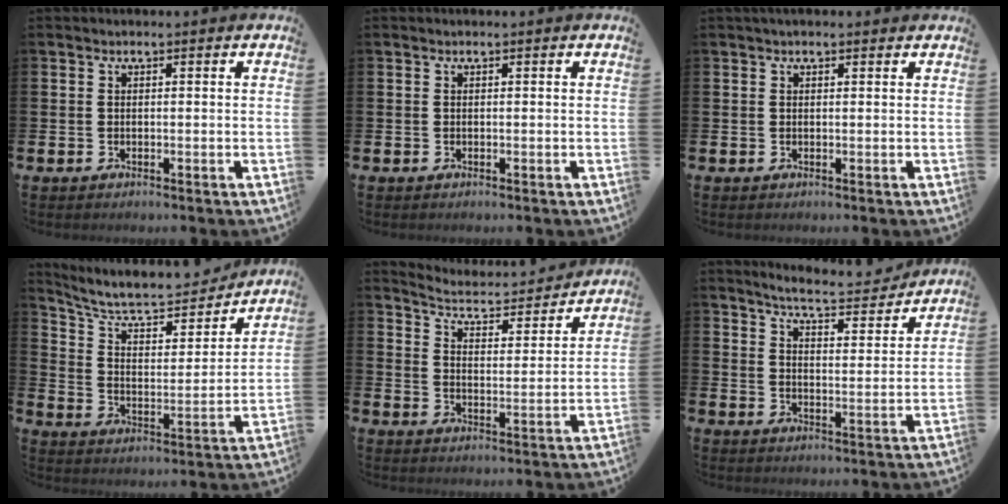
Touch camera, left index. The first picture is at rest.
{"total": 0.0}
{"total": 0.9, "force": [0.7, 0.3, 0.4], "torque": [-0.003, 0.003, 0.012]}
{"total": 8.9, "force": [7.9, 2.6, 3.1], "torque": [-0.090, -0.055, 0.131]}
{"total": 4.8, "force": [4.6, 1.0, 0.8], "torque": [-0.030, -0.046, 0.071]}
{"total": 6.0, "force": [5.8, 0.2, 1.4], "torque": [-0.031, -0.045, 0.094]}